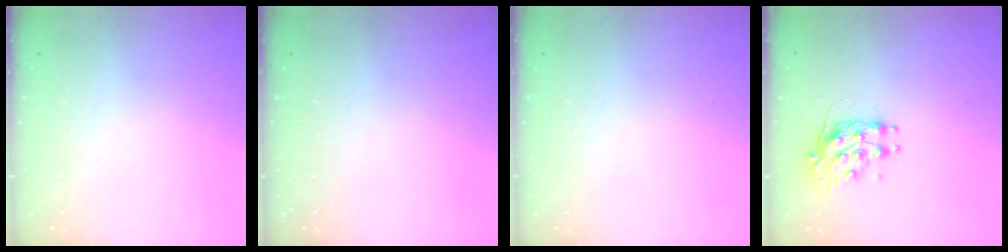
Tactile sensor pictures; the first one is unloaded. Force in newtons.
{"total": 0.0}
{"total": 0.0}
{"total": 8.8, "press": 8.8, "slide": 0.0}